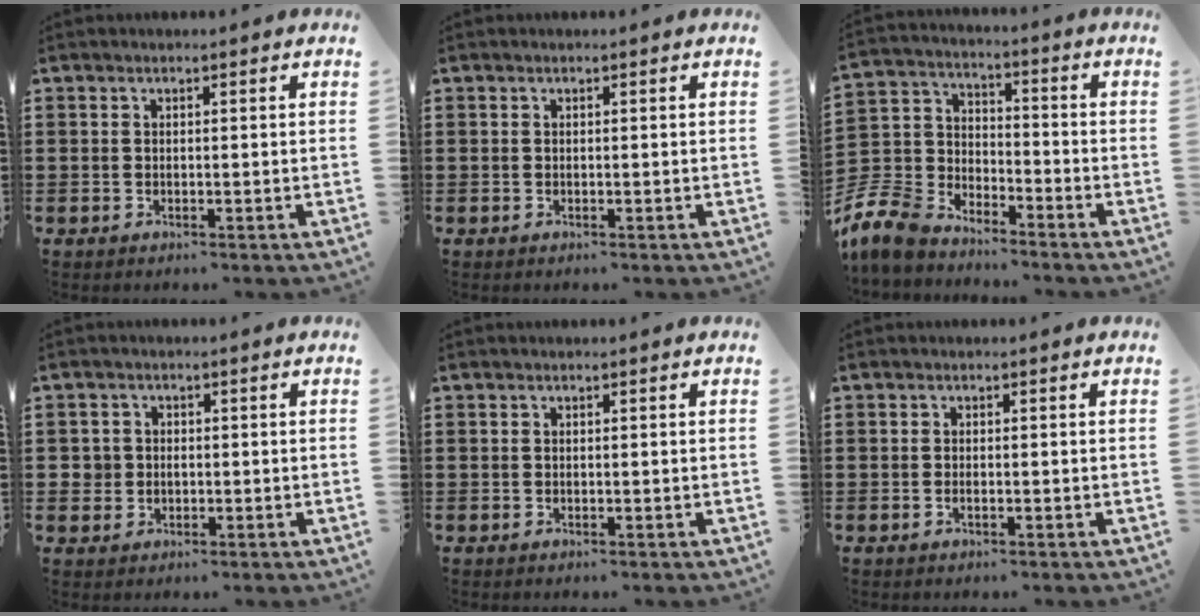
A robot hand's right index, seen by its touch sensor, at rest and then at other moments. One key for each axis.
{"total": 0.0}
{"total": 8.8, "fx": -7.8, "fy": 3.4, "fz": 2.2, "tx": -0.090, "ty": 0.005, "tz": -0.166}
{"total": 2.2, "fx": -0.2, "fy": 2.1, "fz": 0.5, "tx": -0.017, "ty": 0.008, "tz": -0.006}
{"total": 0.0}
{"total": 0.6, "fx": -0.3, "fy": 0.1, "fz": 0.5, "tx": -0.011, "ty": -0.004, "tz": -0.004}